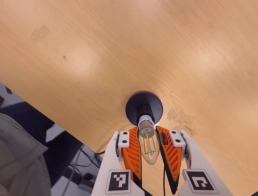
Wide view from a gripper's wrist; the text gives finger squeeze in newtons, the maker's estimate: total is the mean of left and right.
{"total": 22.1, "left": 21.2, "right": 23.0}